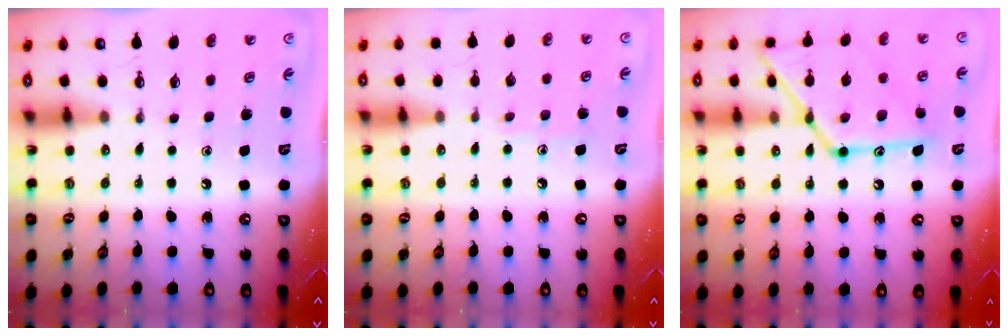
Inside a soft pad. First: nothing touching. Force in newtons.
{"total": 5.1, "press": 5.1, "slide": 0.5}
{"total": 19.7, "press": 19.6, "slide": 1.3}